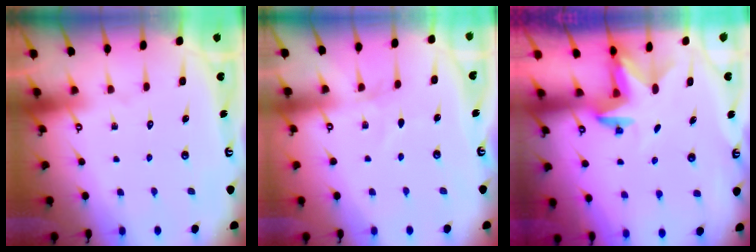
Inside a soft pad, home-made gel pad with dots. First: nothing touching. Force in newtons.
{"total": 2.3, "press": 2.3, "slide": 0.3}
{"total": 2.4, "press": 2.3, "slide": 0.4}